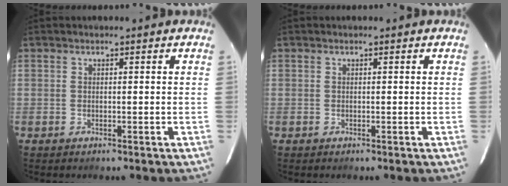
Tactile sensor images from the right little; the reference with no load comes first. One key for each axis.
{"total": 0.0}